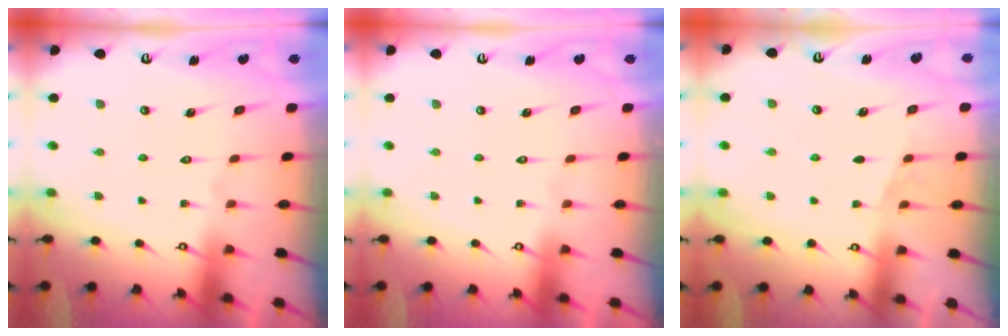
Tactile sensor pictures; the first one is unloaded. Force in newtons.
{"total": 0.0}
{"total": 0.7, "press": 0.7, "slide": 0.1}